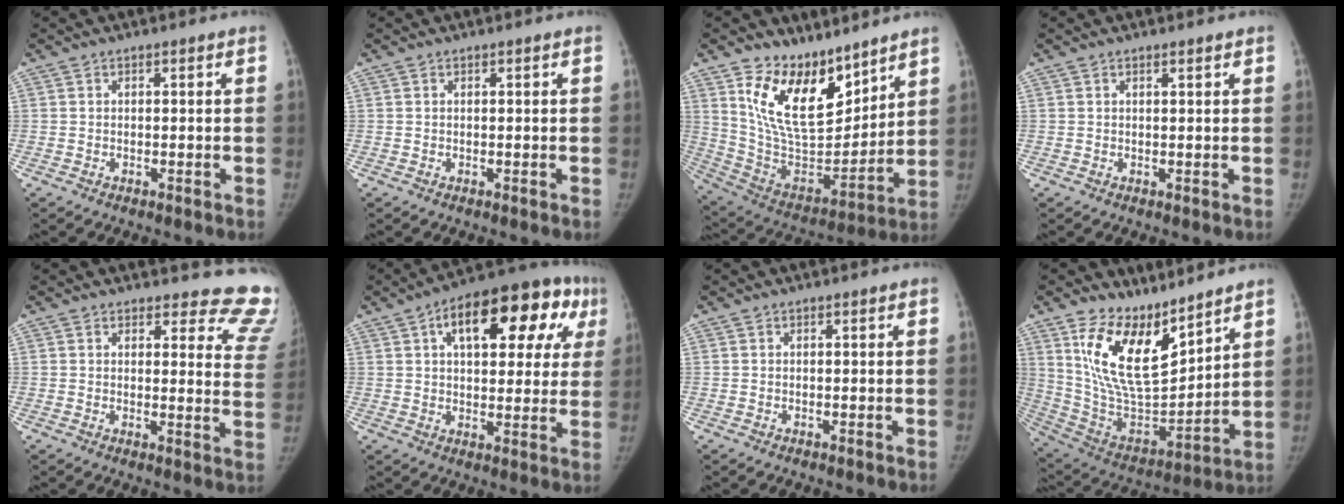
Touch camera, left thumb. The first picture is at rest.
{"total": 0.0}
{"total": 18.5, "force": [12.1, 9.3, 10.4], "torque": [-0.129, -0.084, 0.238]}
{"total": 0.7, "force": [0.6, 0.1, 0.4], "torque": [-0.008, -0.004, 0.011]}
{"total": 14.1, "force": [13.5, 3.9, 1.2], "torque": [0.050, -0.131, 0.108]}
{"total": 21.3, "force": [8.2, 10.2, 16.8], "torque": [-0.197, 0.031, 0.110]}
{"total": 0.0}
{"total": 17.4, "force": [11.7, 7.3, 10.6], "torque": [-0.150, -0.079, 0.240]}